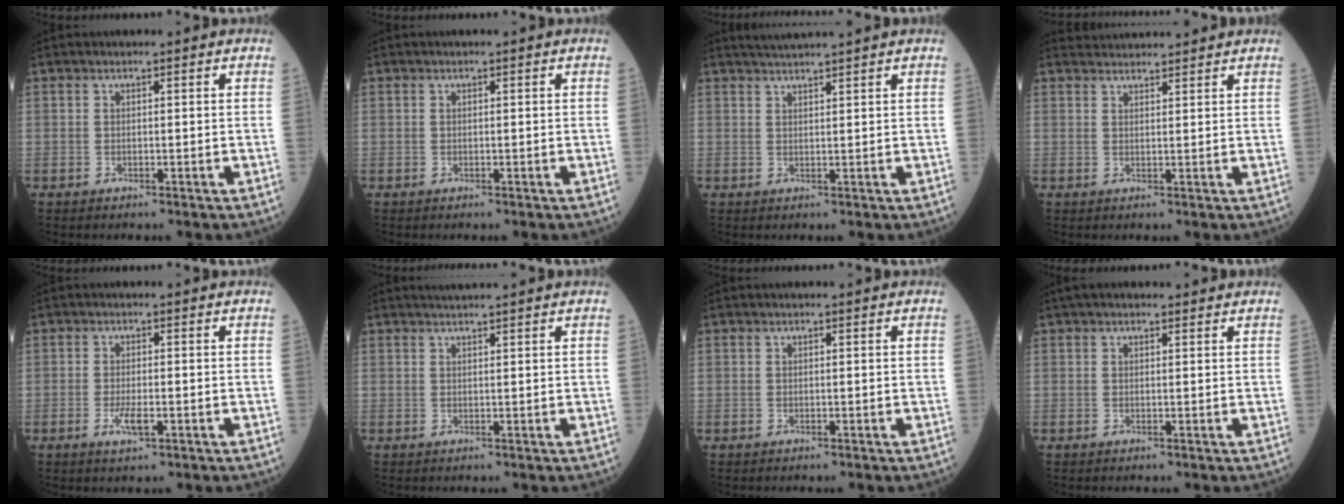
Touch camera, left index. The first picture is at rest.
{"total": 0.0}
{"total": 4.3, "force": [3.9, -1.0, 1.5], "torque": [-0.021, 0.023, 0.065]}
{"total": 4.4, "force": [4.4, 0.3, 0.3], "torque": [-0.010, 0.032, 0.069]}
{"total": 2.9, "force": [-1.1, 0.7, 2.6], "torque": [-0.058, -0.004, -0.017]}
{"total": 2.7, "force": [2.4, -0.5, 1.0], "torque": [-0.009, 0.017, 0.042]}
{"total": 0.0}
{"total": 2.8, "force": [2.4, 1.0, 1.1], "torque": [-0.014, 0.033, 0.035]}